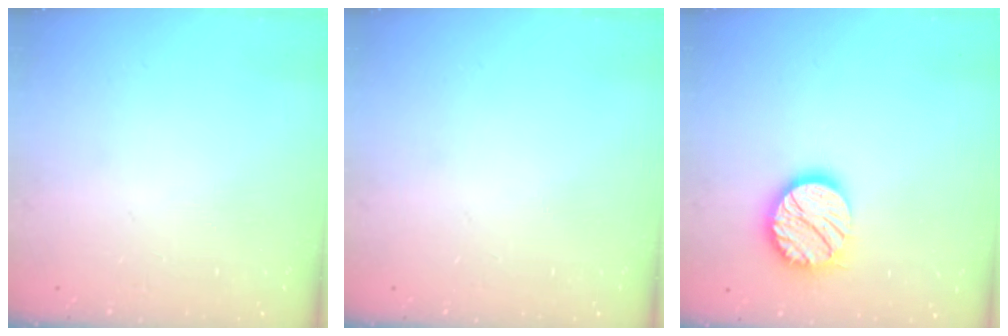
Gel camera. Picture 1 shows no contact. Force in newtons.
{"total": 0.0}
{"total": 14.8, "press": 14.7, "slide": 0.9}